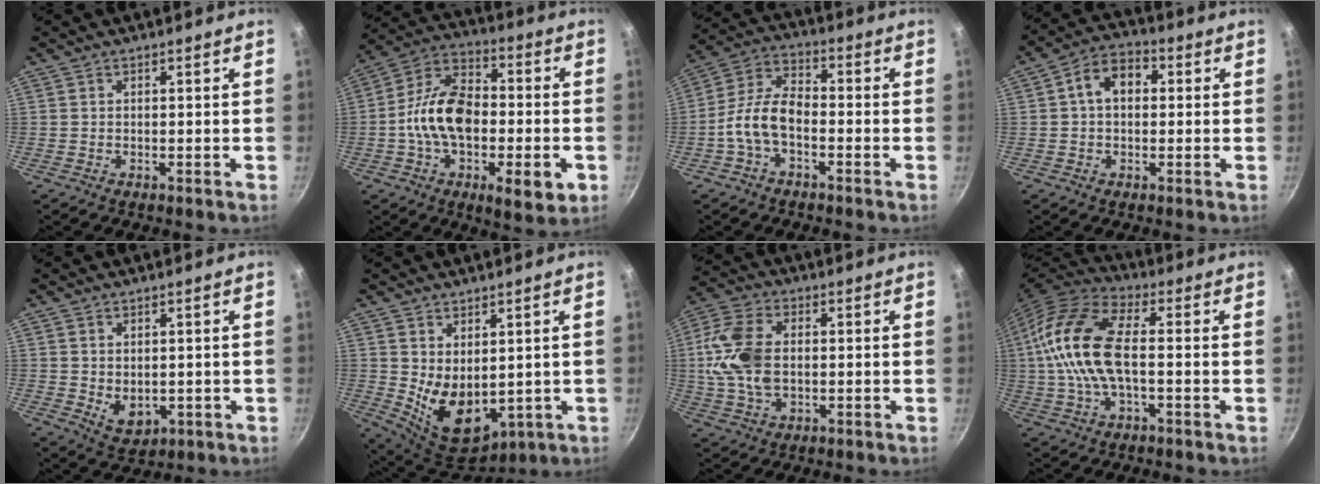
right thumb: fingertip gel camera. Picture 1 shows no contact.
{"total": 20.7, "force": [-3.7, 10.5, 17.4], "torque": [-0.264, 0.031, -0.075]}
{"total": 8.9, "force": [-3.2, 4.8, 6.8], "torque": [-0.129, 0.041, -0.073]}
{"total": 7.8, "force": [1.1, 5.5, 5.4], "torque": [-0.060, 0.022, 0.004]}
{"total": 4.9, "force": [0.4, 3.5, 3.4], "torque": [-0.042, -0.015, 0.018]}
{"total": 10.6, "force": [1.7, 6.8, 7.9], "torque": [-0.108, -0.041, 0.056]}
{"total": 12.5, "force": [0.4, 7.9, 9.7], "torque": [-0.190, 0.014, -0.003]}
{"total": 16.0, "force": [0.2, 7.6, 14.1], "torque": [-0.279, 0.029, -0.013]}